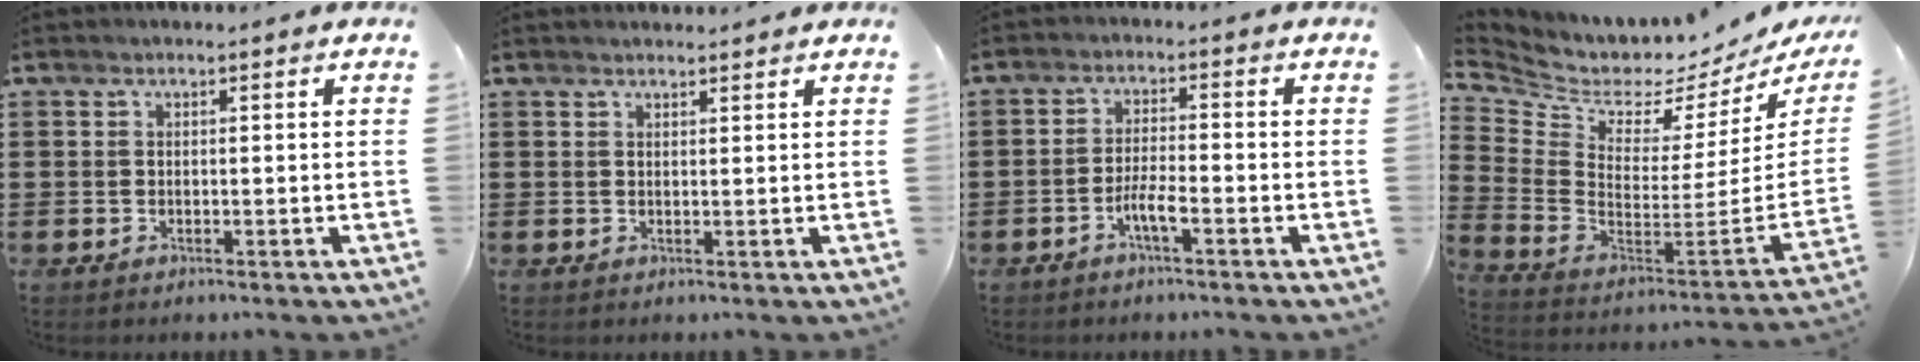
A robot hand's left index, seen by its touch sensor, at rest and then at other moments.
{"total": 1.1, "force": [1.1, 0.1, 0.1], "torque": [-0.003, 0.000, 0.023]}
{"total": 3.7, "force": [-1.9, 0.6, 3.1], "torque": [-0.060, 0.001, -0.036]}
{"total": 2.6, "force": [2.0, 1.6, 0.8], "torque": [-0.043, -0.047, 0.026]}